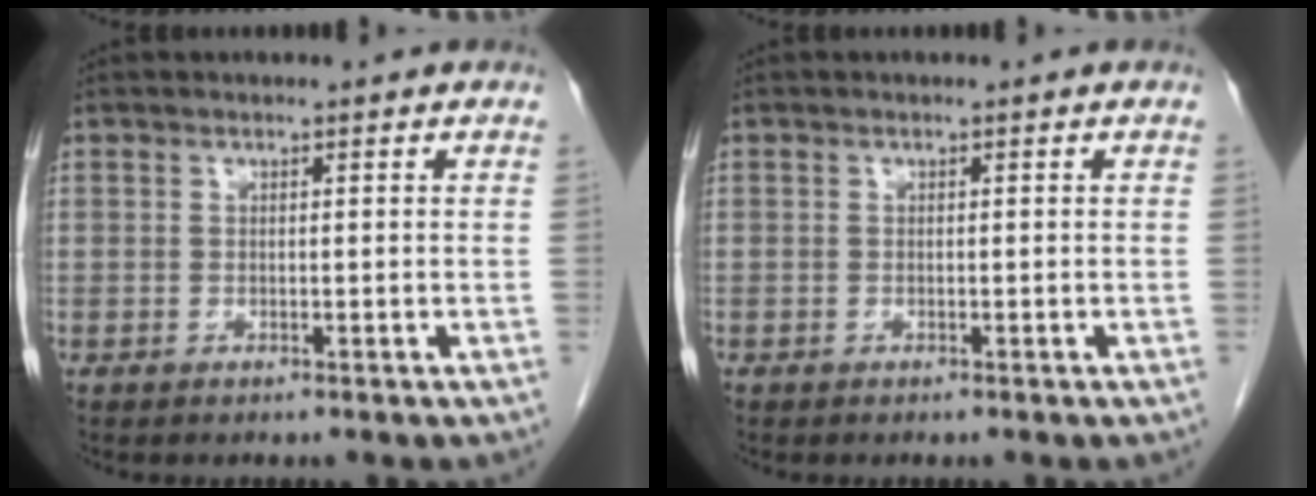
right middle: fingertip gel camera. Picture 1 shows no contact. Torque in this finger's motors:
{"motor_torque": [0.91, -0.97, 0.42, 0.08]}